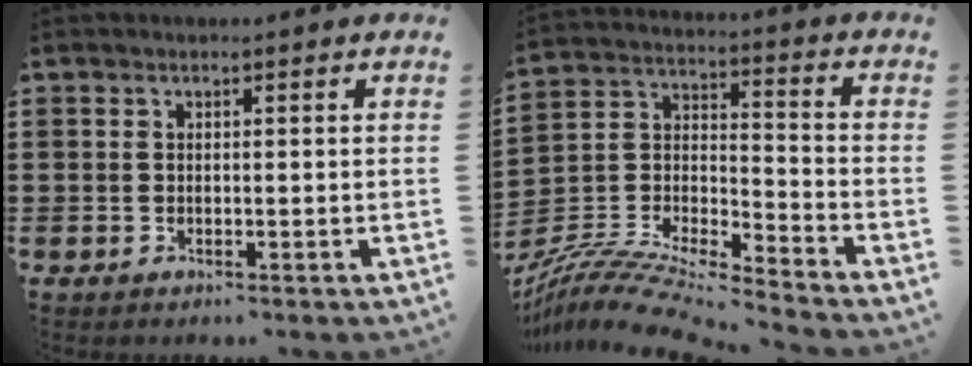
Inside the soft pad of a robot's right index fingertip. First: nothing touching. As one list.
[{"total": 9.9, "force": [-9.3, 1.2, 3.3], "torque": [-0.076, 0.011, -0.191]}]